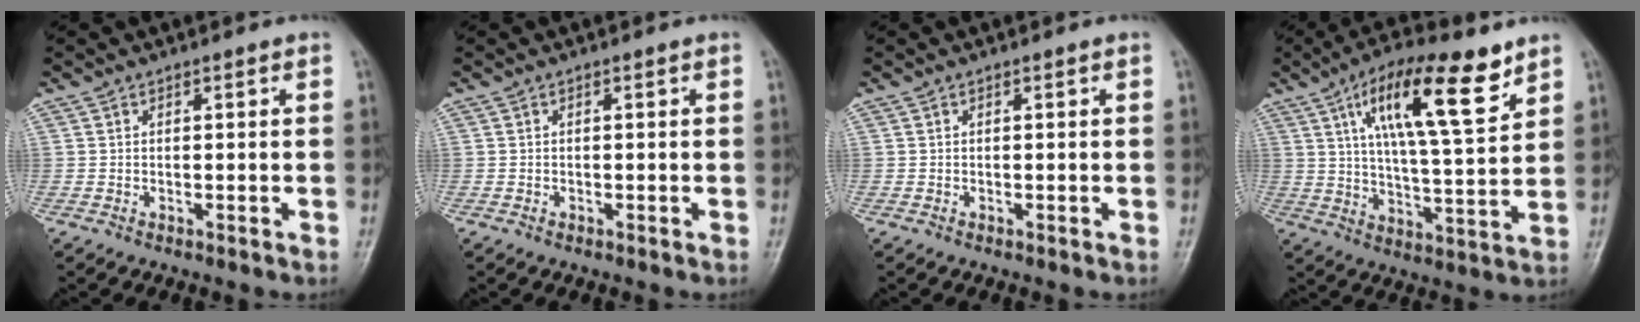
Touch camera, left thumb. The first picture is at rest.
{"total": 0.0}
{"total": 0.0}
{"total": 17.1, "force": [8.8, 4.8, 13.9], "torque": [-0.210, -0.029, 0.147]}